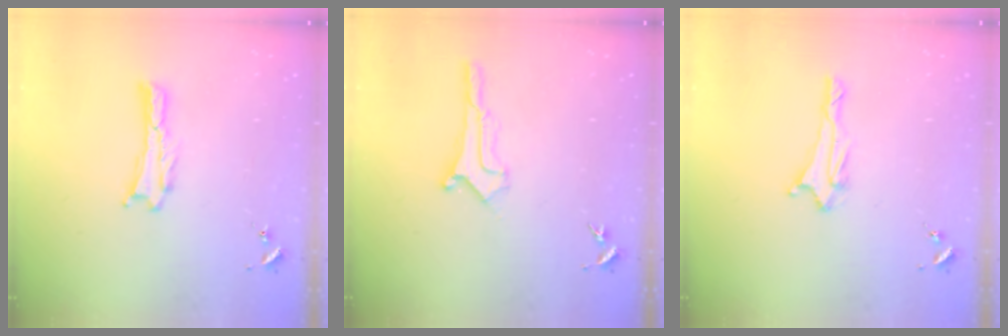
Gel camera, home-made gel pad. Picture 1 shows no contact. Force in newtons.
{"total": 0.9, "press": 0.9, "slide": 0.1}
{"total": 1.7, "press": 1.6, "slide": 0.6}